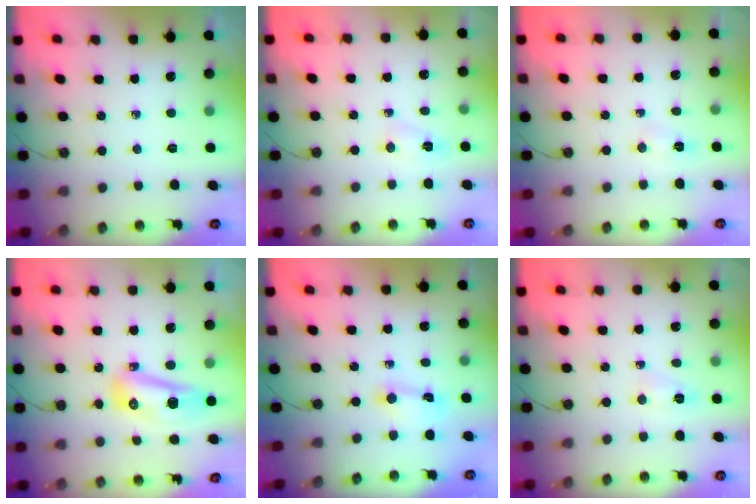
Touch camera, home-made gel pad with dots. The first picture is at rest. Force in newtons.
{"total": 2.5, "press": 2.4, "slide": 0.5}
{"total": 2.3, "press": 2.3, "slide": 0.3}
{"total": 10.9, "press": 10.8, "slide": 1.7}
{"total": 2.0, "press": 2.0, "slide": 0.4}
{"total": 3.4, "press": 3.4, "slide": 0.6}